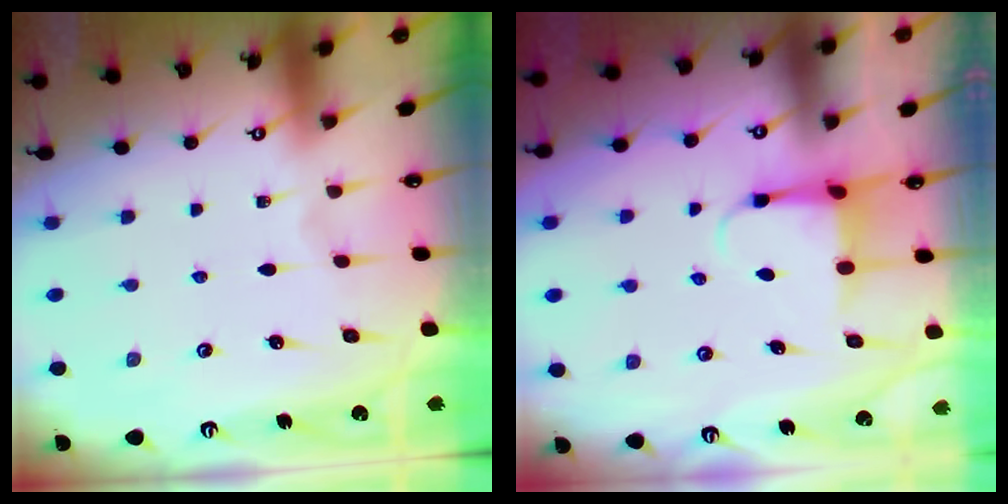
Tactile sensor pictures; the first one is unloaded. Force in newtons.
{"total": 3.9, "press": 3.9, "slide": 0.6}